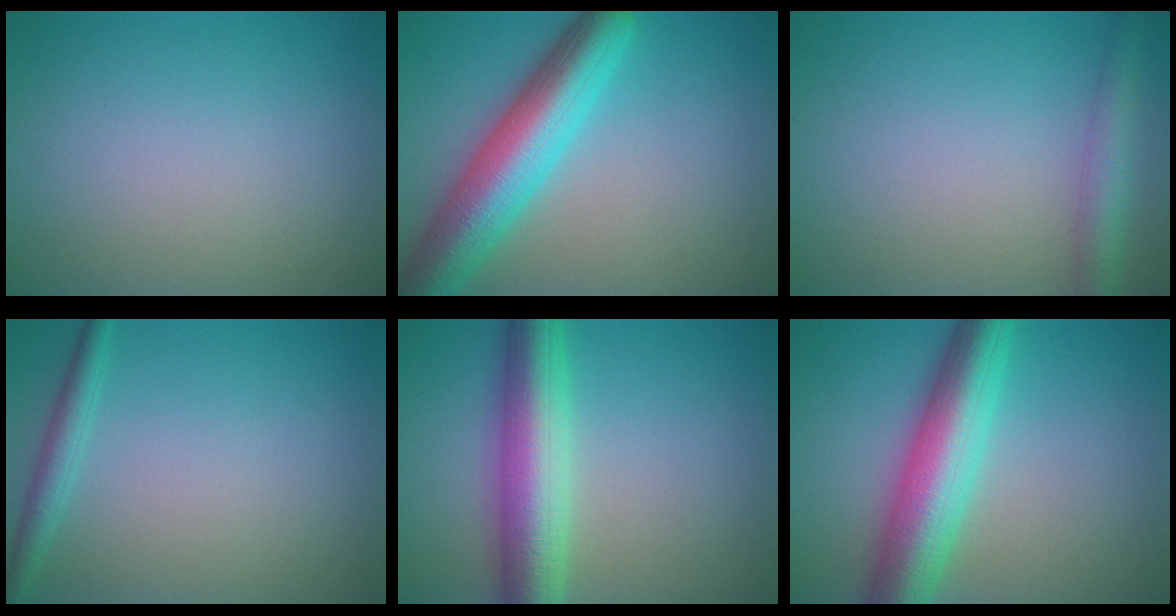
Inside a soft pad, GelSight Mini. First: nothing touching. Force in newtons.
{"total": 9.0, "press": 9.0, "slide": 0.3}
{"total": 3.4, "press": 3.4, "slide": 0.0}
{"total": 2.1, "press": 2.1, "slide": 0.1}
{"total": 7.9, "press": 7.8, "slide": 0.2}
{"total": 8.7, "press": 8.7, "slide": 0.1}